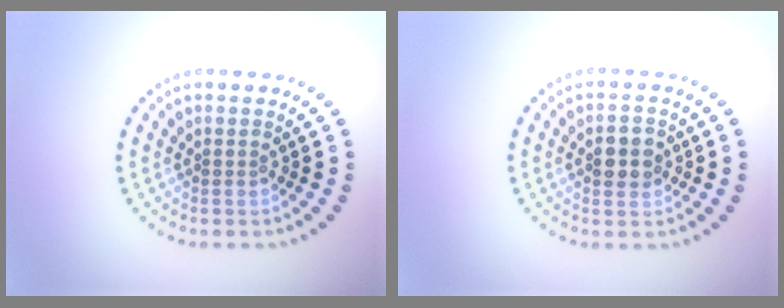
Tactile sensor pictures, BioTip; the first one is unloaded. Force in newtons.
{"total": 2.9, "press": 2.9, "slide": 0.1}